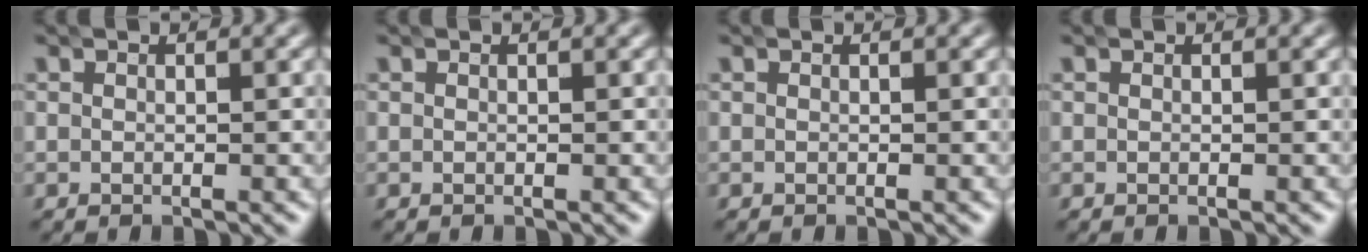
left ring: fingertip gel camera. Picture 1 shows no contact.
{"total": 0.0}
{"total": 0.0}
{"total": 0.0}